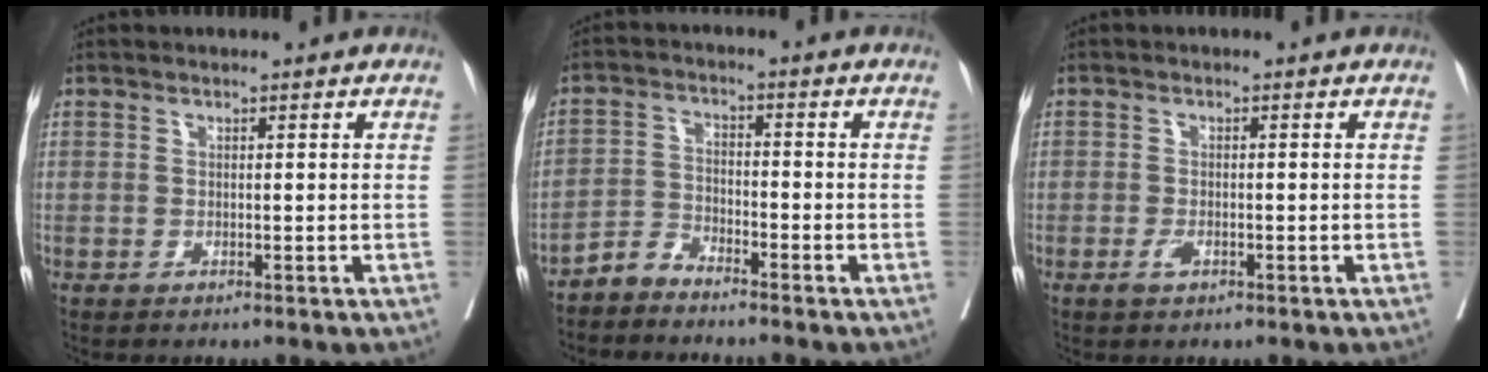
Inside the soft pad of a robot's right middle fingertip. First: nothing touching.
{"total": 3.2, "force": [-3.2, 0.4, 0.1], "torque": [0.004, -0.009, -0.065]}
{"total": 1.5, "force": [-0.7, 0.6, 1.1], "torque": [-0.022, 0.000, -0.011]}